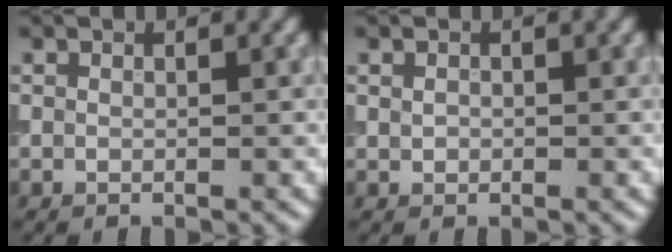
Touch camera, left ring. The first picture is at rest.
{"total": 0.7, "force": [-0.1, 0.6, 0.4], "torque": [-0.009, -0.001, -0.001]}